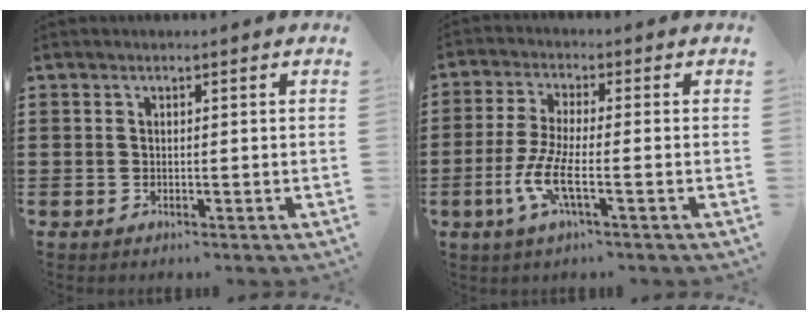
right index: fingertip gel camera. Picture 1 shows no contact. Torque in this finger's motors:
{"motor_torque": [2.14, 0.00, 0.83, 0.21]}